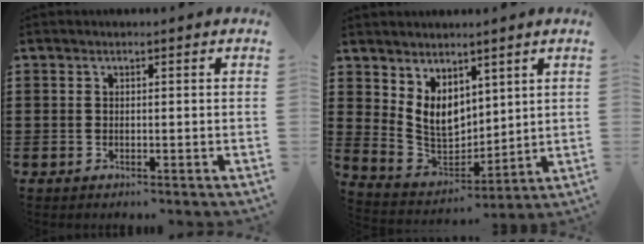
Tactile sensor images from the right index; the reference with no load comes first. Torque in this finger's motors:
{"motor_torque": [0.52, -0.03, 0.32, 0.09]}